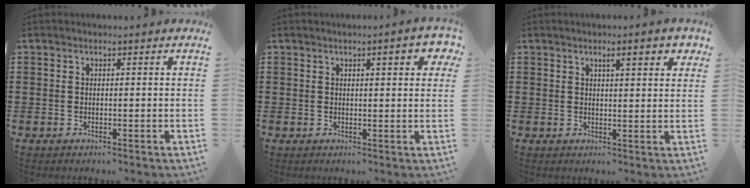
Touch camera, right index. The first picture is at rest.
{"total": 3.4, "force": [1.4, 0.7, 3.0], "torque": [-0.045, -0.001, 0.019]}
{"total": 3.4, "force": [1.8, 0.6, 2.8], "torque": [-0.043, -0.001, 0.026]}